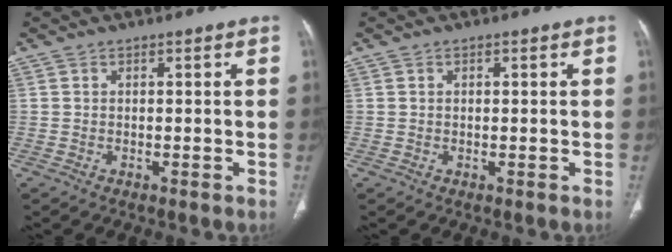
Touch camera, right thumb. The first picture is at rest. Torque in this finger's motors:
{"motor_torque": [-0.28, -0.52, -0.22, -0.20, 0.04]}